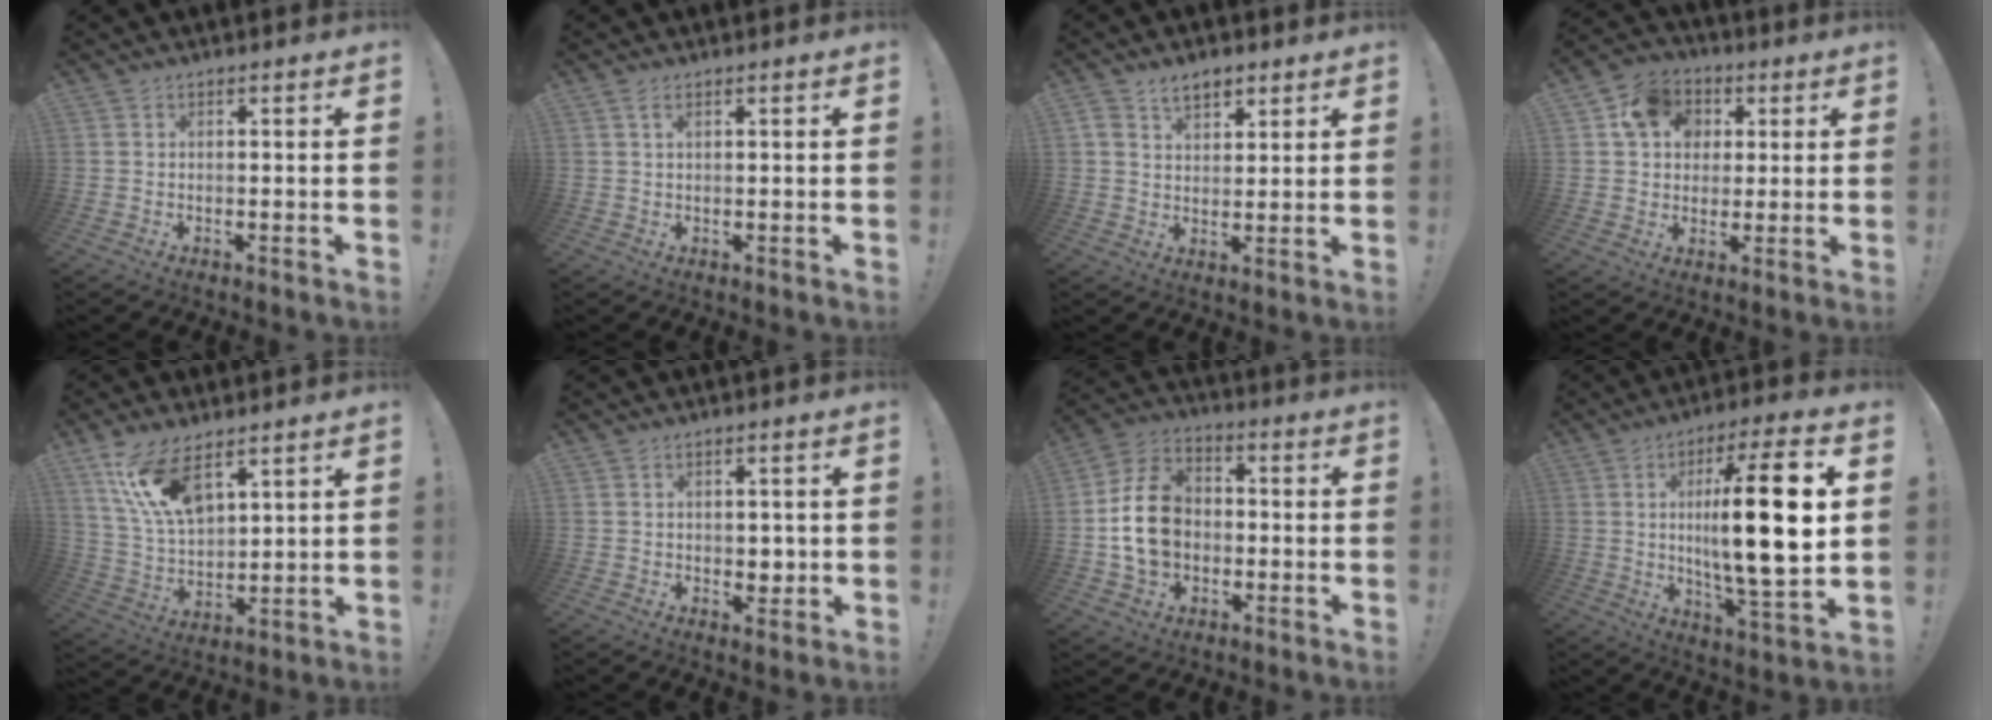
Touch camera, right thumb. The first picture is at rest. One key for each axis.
{"total": 1.8, "fx": 0.9, "fy": 0.6, "fz": 1.4, "tx": -0.023, "ty": -0.003, "tz": 0.016}
{"total": 5.8, "fx": 3.7, "fy": 3.6, "fz": 2.6, "tx": -0.042, "ty": -0.013, "tz": 0.068}
{"total": 11.7, "fx": 3.9, "fy": 10.0, "fz": 4.6, "tx": -0.064, "ty": -0.005, "tz": 0.079}
{"total": 14.7, "fx": 9.1, "fy": 6.7, "fz": 9.4, "tx": -0.190, "ty": -0.049, "tz": 0.167}
{"total": 3.0, "fx": 0.0, "fy": 2.6, "fz": 1.4, "tx": -0.005, "ty": -0.002, "tz": -0.003}
{"total": 15.5, "fx": -1.1, "fy": 12.5, "fz": 9.1, "tx": -0.153, "ty": 0.022, "tz": -0.014}
{"total": 21.9, "fx": 2.6, "fy": 4.8, "fz": 21.2, "tx": -0.349, "ty": -0.012, "tz": 0.026}